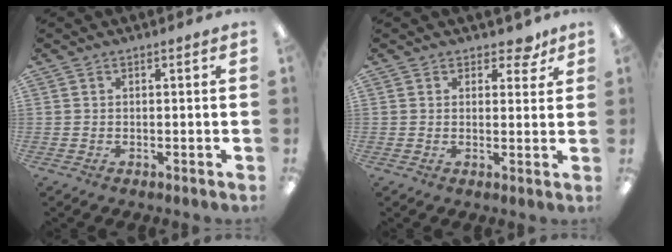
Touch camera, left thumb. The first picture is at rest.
{"total": 4.5, "force": [3.2, 2.6, 1.9], "torque": [-0.012, -0.013, 0.053]}